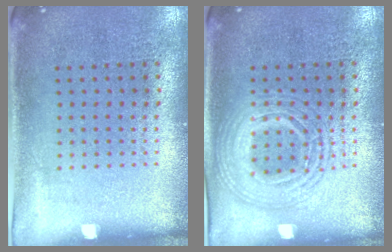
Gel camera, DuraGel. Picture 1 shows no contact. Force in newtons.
{"total": 2.8, "press": 2.8, "slide": 0.3}